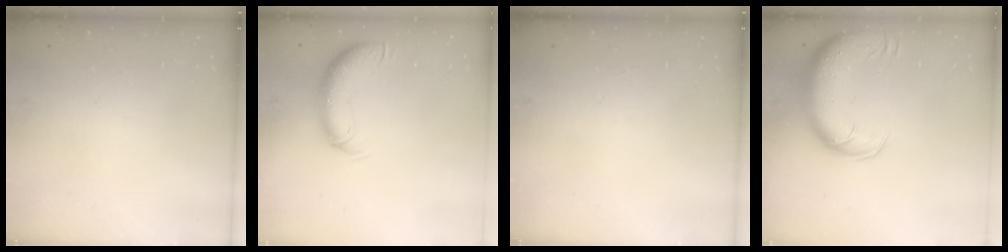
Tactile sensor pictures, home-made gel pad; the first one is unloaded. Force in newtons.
{"total": 10.9, "press": 10.6, "slide": 2.3}
{"total": 0.0}
{"total": 16.2, "press": 15.7, "slide": 3.9}